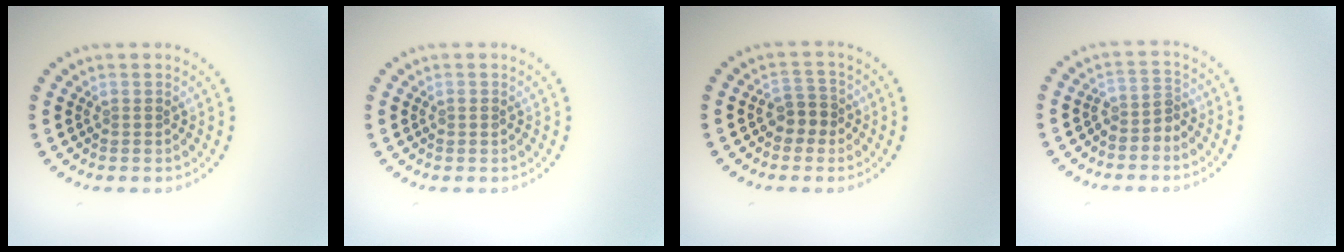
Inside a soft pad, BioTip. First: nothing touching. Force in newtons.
{"total": 0.5, "press": 0.5, "slide": 0.1}
{"total": 2.1, "press": 2.0, "slide": 0.7}
{"total": 2.0, "press": 1.5, "slide": 1.3}